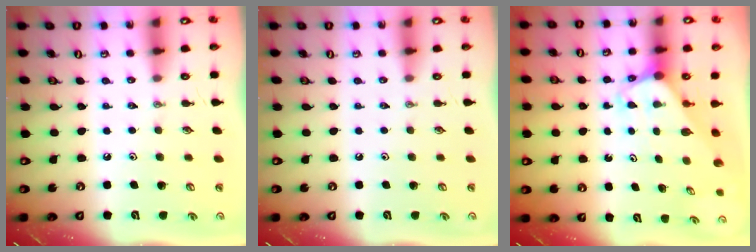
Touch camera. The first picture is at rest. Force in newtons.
{"total": 0.0}
{"total": 2.0, "press": 2.0, "slide": 0.2}